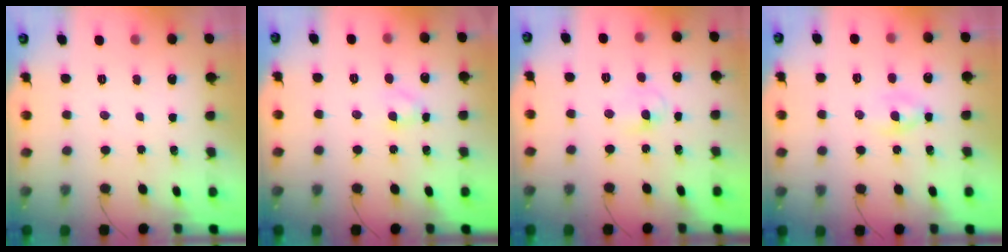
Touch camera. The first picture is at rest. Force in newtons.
{"total": 2.6, "press": 2.3, "slide": 1.2}
{"total": 3.1, "press": 2.8, "slide": 1.2}
{"total": 2.1, "press": 2.0, "slide": 0.8}